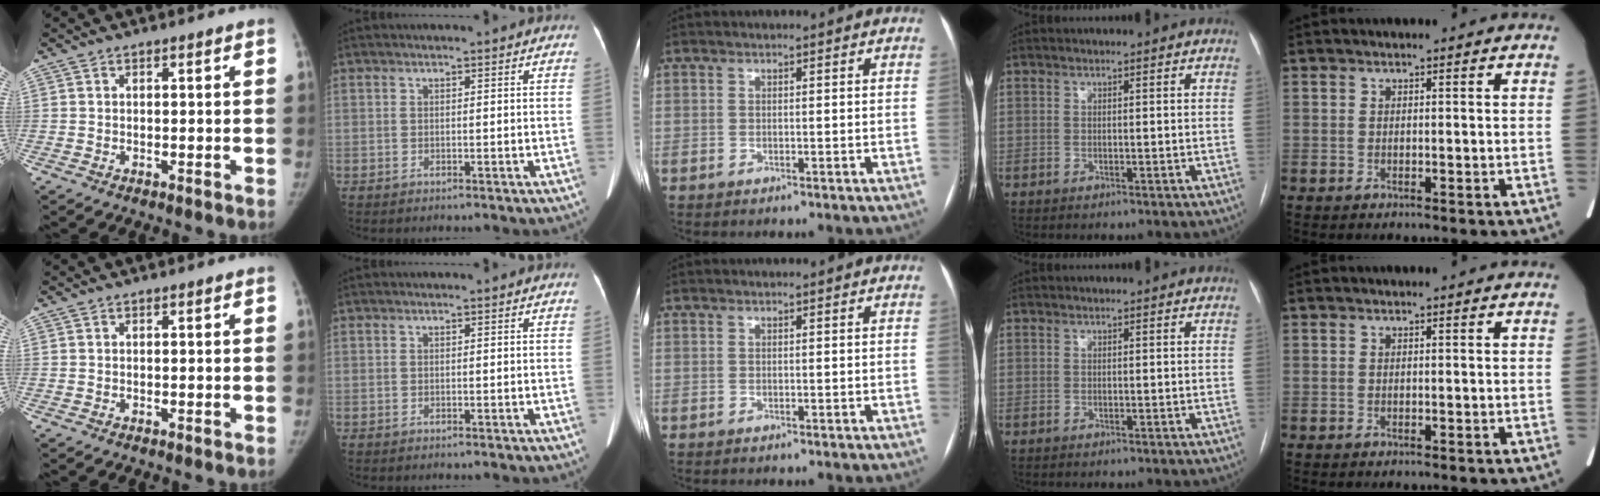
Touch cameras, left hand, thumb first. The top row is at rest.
{}